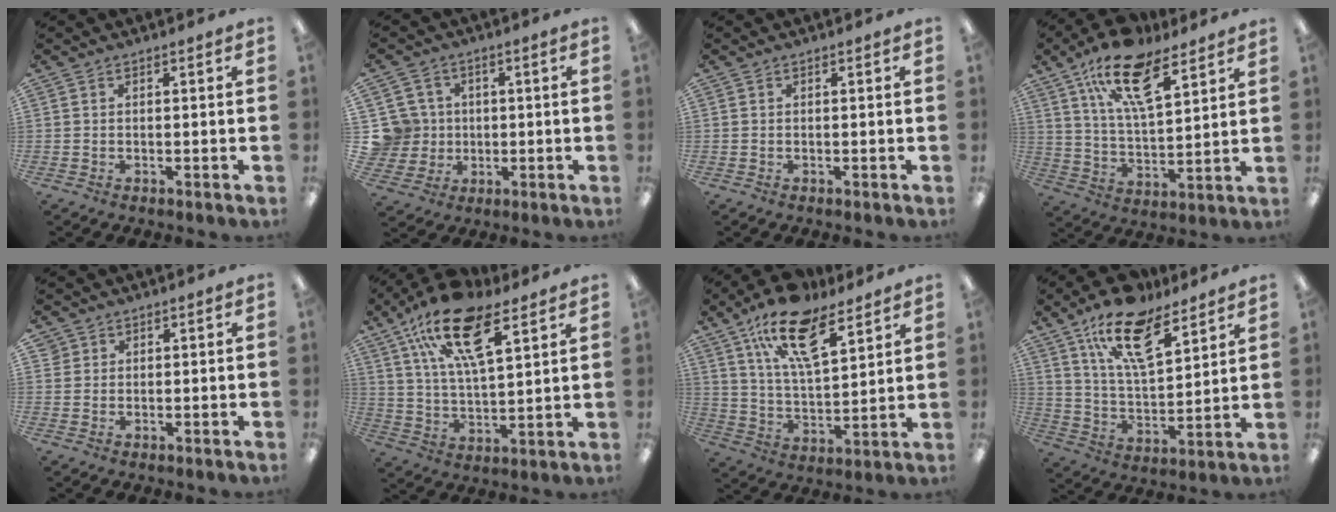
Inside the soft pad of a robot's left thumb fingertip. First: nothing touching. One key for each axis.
{"total": 9.2, "fx": 1.3, "fy": 9.0, "fz": 1.5, "tx": -0.063, "ty": 0.006, "tz": 0.035}
{"total": 0.0}
{"total": 17.7, "fx": 10.6, "fy": 7.3, "fz": 12.1, "tx": -0.207, "ty": -0.040, "tz": 0.184}
{"total": 1.7, "fx": 1.0, "fy": 1.4, "fz": 0.1, "tx": 0.003, "ty": -0.002, "tz": 0.017}
{"total": 19.4, "fx": 11.0, "fy": 7.9, "fz": 13.9, "tx": -0.253, "ty": -0.040, "tz": 0.189}
{"total": 18.3, "fx": 11.0, "fy": 7.7, "fz": 12.4, "tx": -0.205, "ty": -0.046, "tz": 0.190}
{"total": 17.9, "fx": 11.4, "fy": 7.7, "fz": 11.5, "tx": -0.193, "ty": -0.050, "tz": 0.198}